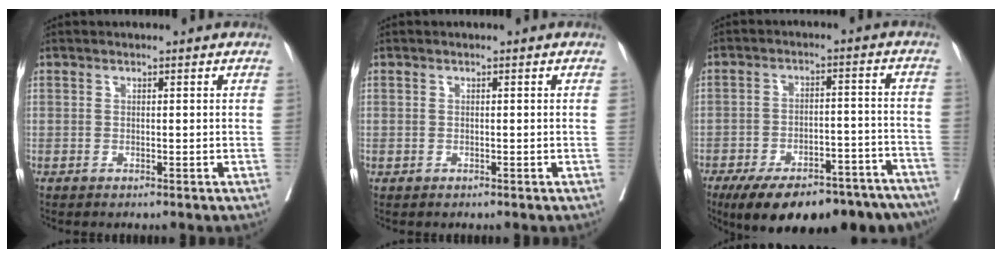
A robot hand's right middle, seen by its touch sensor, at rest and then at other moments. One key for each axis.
{"total": 0.0}
{"total": 22.6, "fx": -17.8, "fy": 7.6, "fz": 11.6, "tx": -0.138, "ty": 0.004, "tz": -0.240}